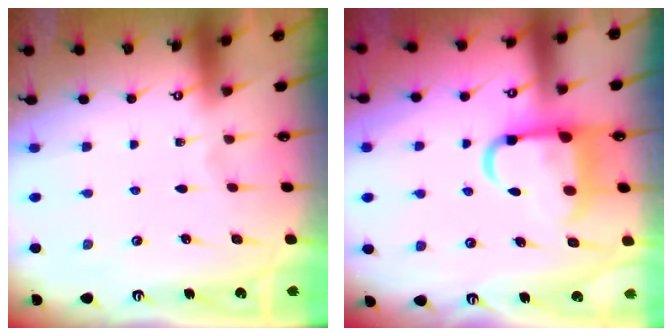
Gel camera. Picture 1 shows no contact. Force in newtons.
{"total": 10.5, "press": 10.4, "slide": 1.2}